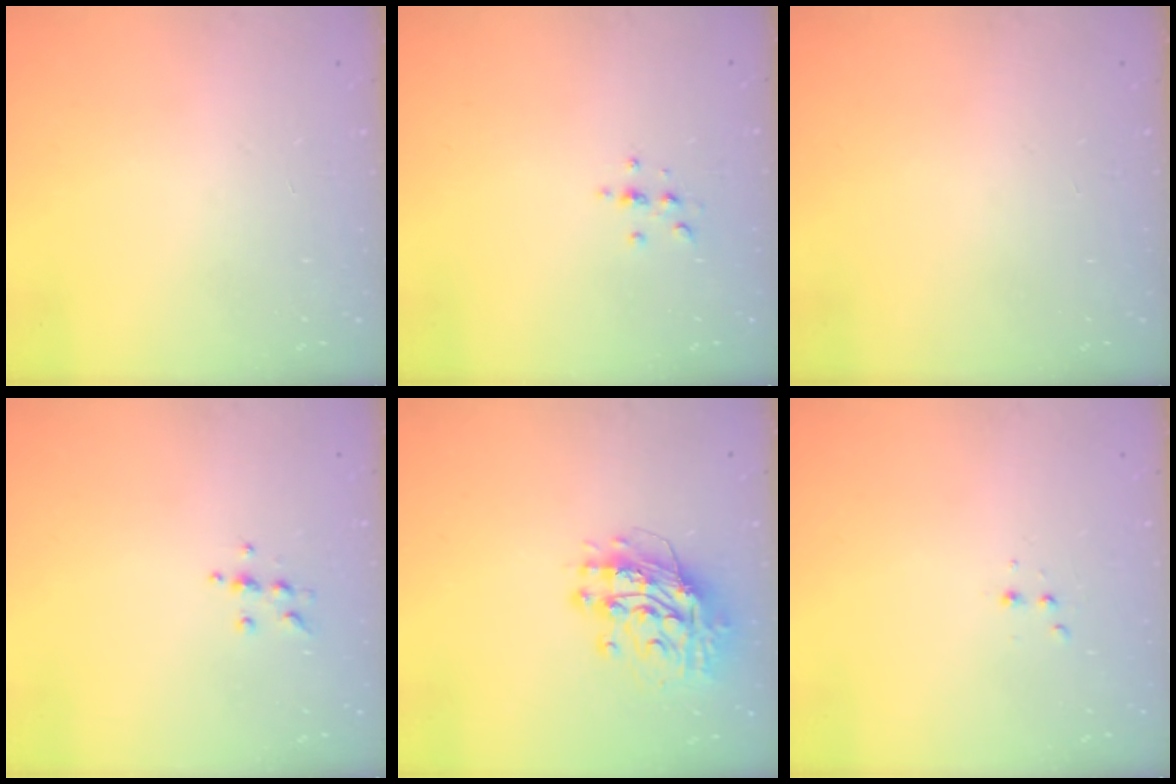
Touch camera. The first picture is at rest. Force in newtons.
{"total": 2.2, "press": 2.1, "slide": 0.2}
{"total": 0.0}
{"total": 5.0, "press": 4.9, "slide": 0.5}
{"total": 13.2, "press": 13.1, "slide": 1.2}
{"total": 2.5, "press": 2.4, "slide": 0.5}